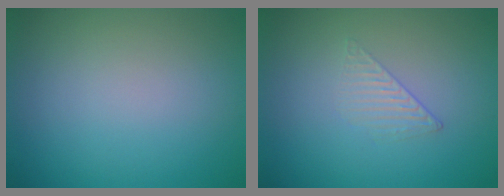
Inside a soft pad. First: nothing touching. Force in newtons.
{"total": 1.4, "press": 0.3, "slide": 1.4}